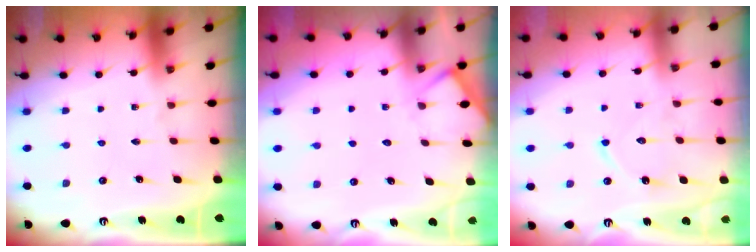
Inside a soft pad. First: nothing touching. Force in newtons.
{"total": 5.3, "press": 5.3, "slide": 0.3}
{"total": 9.1, "press": 9.1, "slide": 0.6}